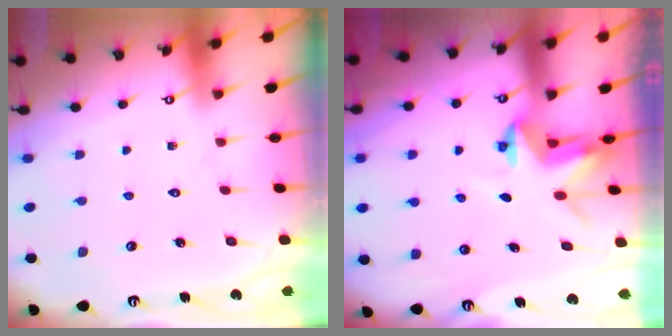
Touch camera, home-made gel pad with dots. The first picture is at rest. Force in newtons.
{"total": 3.0, "press": 3.0, "slide": 0.1}